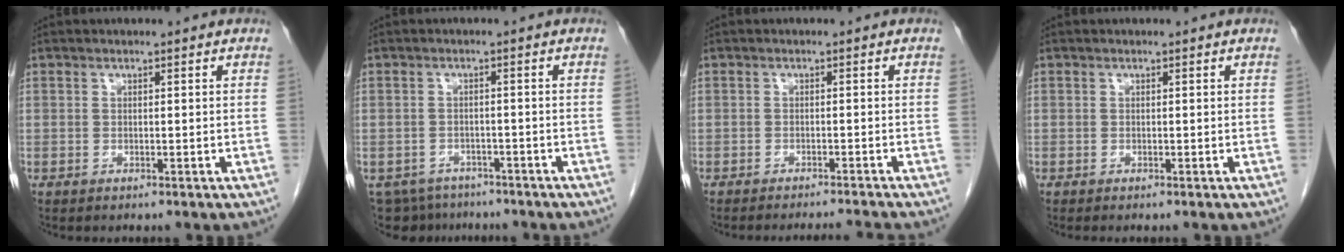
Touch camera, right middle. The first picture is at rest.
{"total": 6.8, "force": [-5.9, 3.4, 0.5], "torque": [-0.008, 0.004, -0.080]}
{"total": 5.2, "force": [-4.9, -1.3, 1.0], "torque": [-0.007, -0.003, -0.066]}
{"total": 0.0}